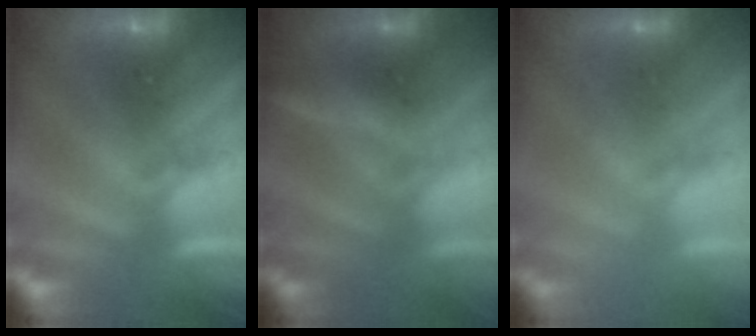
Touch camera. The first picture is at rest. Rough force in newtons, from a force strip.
{"total": 2.9}
{"total": 2.2}